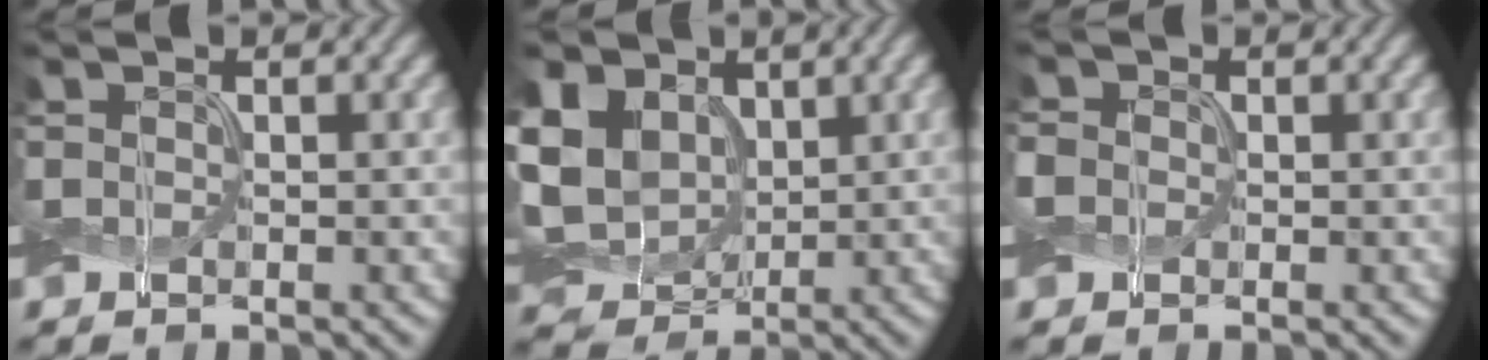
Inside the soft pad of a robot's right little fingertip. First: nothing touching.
{"total": 11.1, "force": [2.3, 9.0, 6.2], "torque": [-0.162, 0.020, 0.028]}
{"total": 1.9, "force": [0.0, 1.8, 0.8], "torque": [-0.031, 0.008, -0.007]}